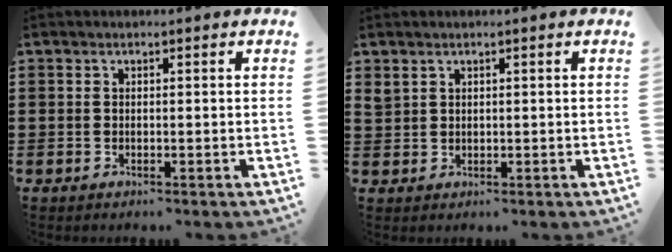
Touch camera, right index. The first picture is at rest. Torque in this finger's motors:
{"motor_torque": [0.42, 0.41, 0.01, 0.00]}